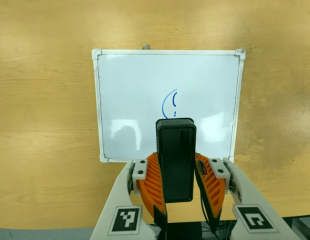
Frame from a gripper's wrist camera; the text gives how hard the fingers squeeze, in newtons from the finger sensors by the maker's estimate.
{"total": 4.8, "left": 4.2, "right": 5.3}